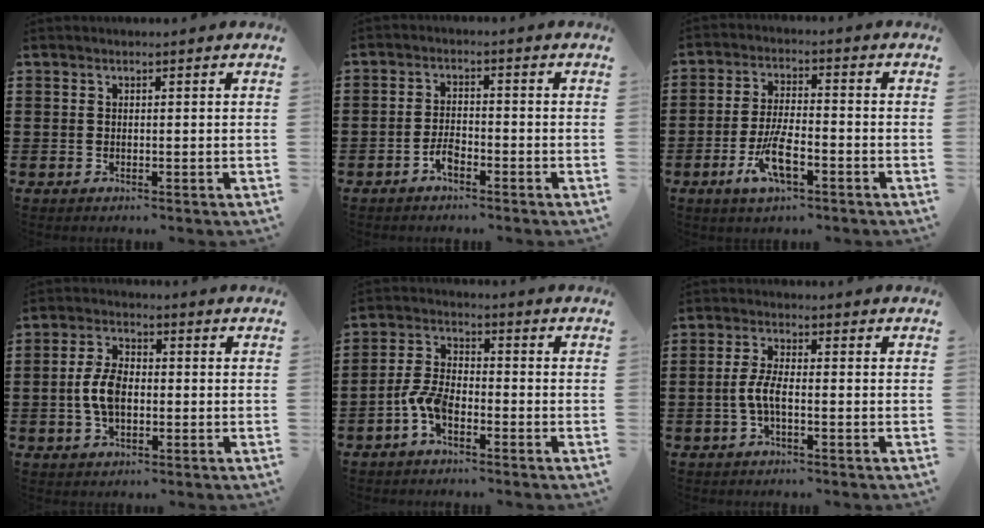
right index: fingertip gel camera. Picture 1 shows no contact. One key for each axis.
{"total": 3.0, "fx": -2.0, "fy": 1.1, "fz": 2.0, "tx": -0.045, "ty": 0.001, "tz": -0.040}
{"total": 7.2, "fx": -3.3, "fy": 2.1, "fz": 6.1, "tx": -0.139, "ty": -0.014, "tz": -0.063}
{"total": 6.0, "fx": -0.7, "fy": 3.4, "fz": 5.0, "tx": -0.112, "ty": 0.001, "tz": -0.018}
{"total": 5.7, "fx": -2.8, "fy": 2.5, "fz": 4.2, "tx": -0.108, "ty": -0.001, "tz": -0.059}
{"total": 4.0, "fx": -1.2, "fy": 1.1, "fz": 3.6, "tx": -0.094, "ty": -0.006, "tz": -0.030}